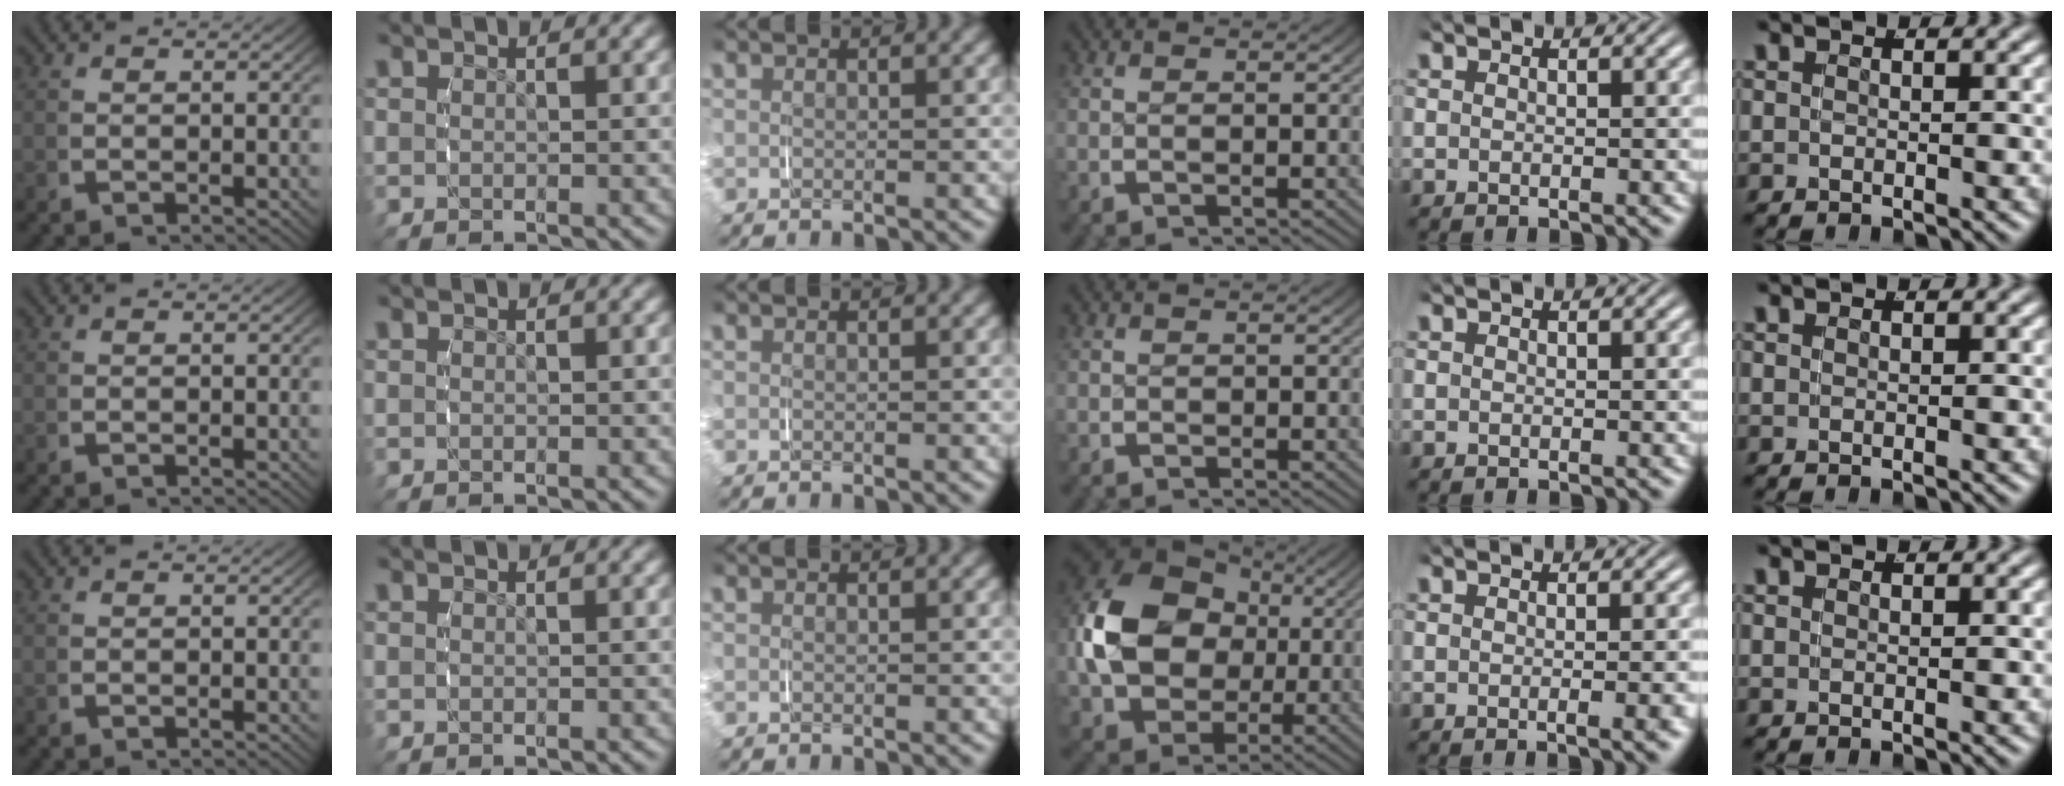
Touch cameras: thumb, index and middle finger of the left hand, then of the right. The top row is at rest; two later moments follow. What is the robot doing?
{"motion": "grasp_and_lifting", "object": "paper"}